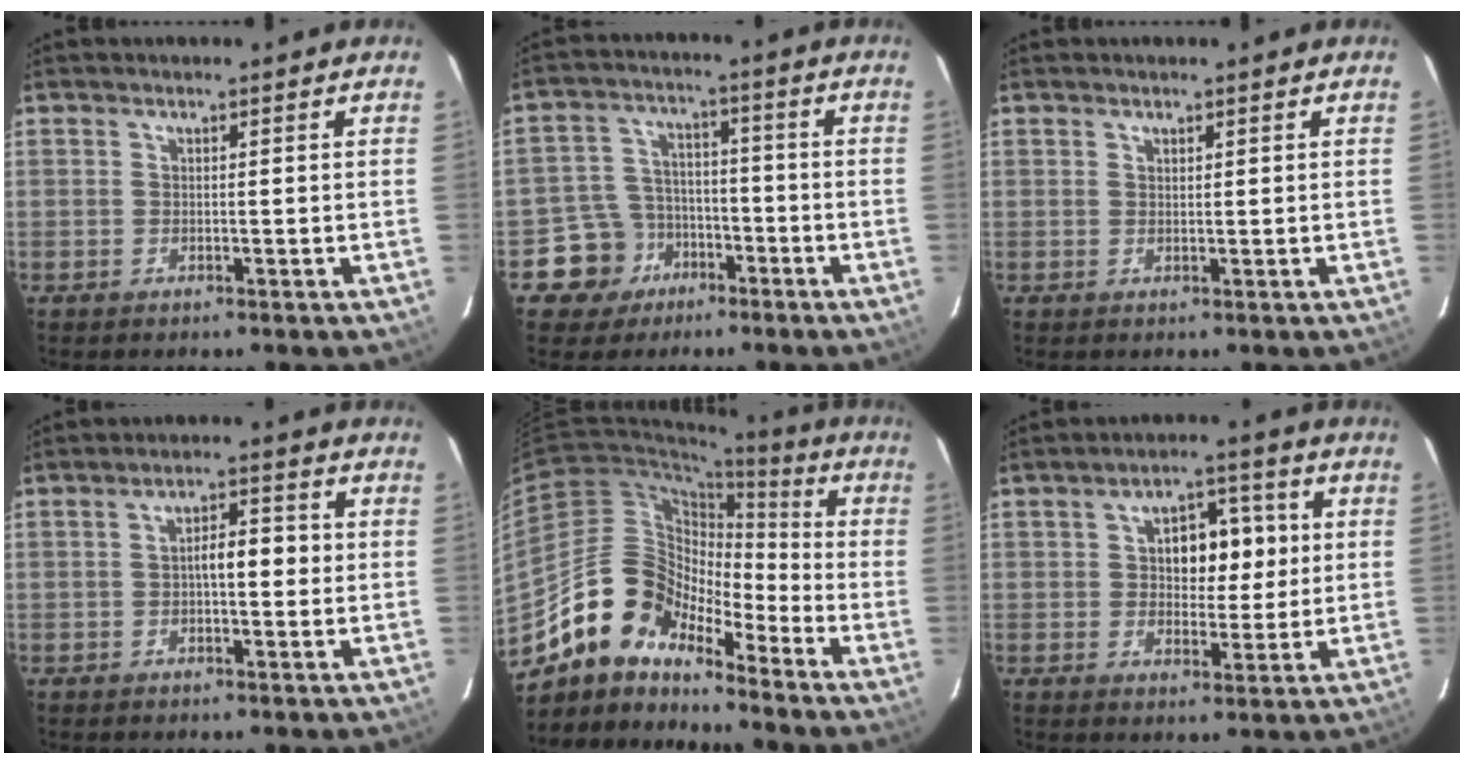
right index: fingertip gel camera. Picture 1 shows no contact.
{"total": 8.4, "force": [-4.8, 6.9, 0.9], "torque": [-0.044, 0.032, -0.071]}
{"total": 0.6, "force": [0.5, 0.2, 0.2], "torque": [-0.005, 0.001, 0.010]}
{"total": 4.7, "force": [-0.2, 1.9, 4.3], "torque": [-0.071, 0.012, -0.002]}
{"total": 12.4, "force": [-10.2, 5.9, 4.1], "torque": [-0.068, 0.033, -0.201]}
{"total": 8.9, "force": [1.5, 5.8, 6.5], "torque": [-0.110, 0.021, 0.028]}